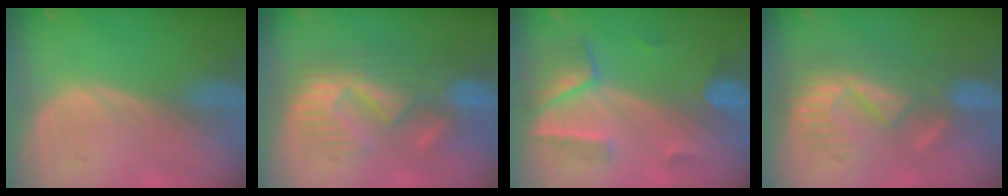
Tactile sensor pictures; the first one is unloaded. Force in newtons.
{"total": 10.8, "press": 9.7, "slide": 4.7}
{"total": 7.2, "press": 6.3, "slide": 3.5}
{"total": 8.9, "press": 8.1, "slide": 3.6}